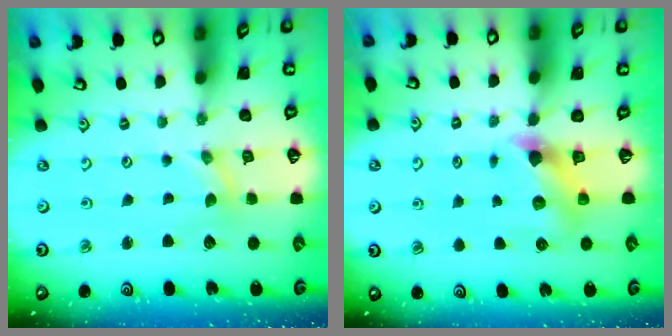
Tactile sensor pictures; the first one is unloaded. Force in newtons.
{"total": 6.1, "press": 6.1, "slide": 0.4}